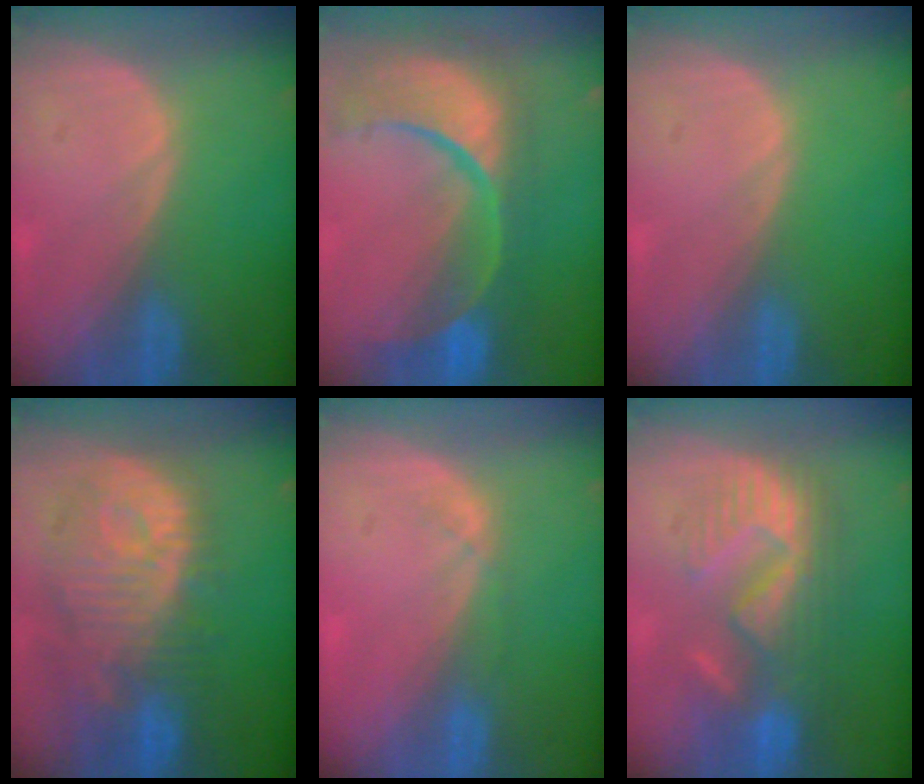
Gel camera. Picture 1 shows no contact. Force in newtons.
{"total": 13.7, "press": 10.8, "slide": 8.4}
{"total": 0.0}
{"total": 12.3, "press": 11.0, "slide": 5.4}
{"total": 1.7, "press": 1.5, "slide": 0.8}
{"total": 9.4, "press": 9.2, "slide": 2.0}